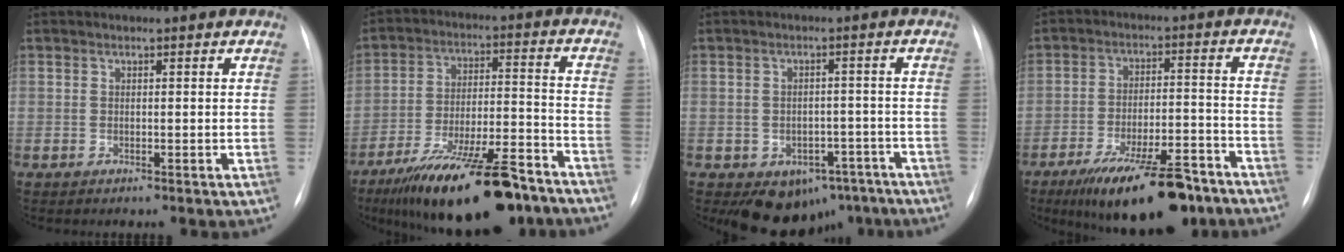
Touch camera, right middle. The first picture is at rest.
{"total": 20.9, "force": [-15.7, 4.5, 13.1], "torque": [-0.173, 0.007, -0.252]}
{"total": 9.2, "force": [-5.8, 6.0, 3.8], "torque": [-0.035, 0.024, -0.070]}
{"total": 17.0, "force": [-12.5, 4.6, 10.7], "torque": [-0.142, 0.006, -0.196]}